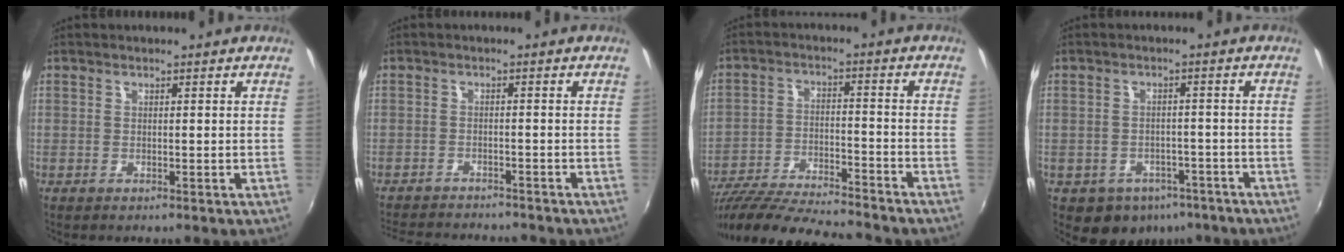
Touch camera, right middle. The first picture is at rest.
{"total": 10.9, "force": [-10.0, 2.4, 3.7], "torque": [-0.093, -0.010, -0.150]}
{"total": 19.9, "force": [-17.4, 2.5, 9.3], "torque": [-0.182, -0.041, -0.282]}
{"total": 9.2, "force": [-5.3, 6.8, 3.1], "torque": [-0.081, 0.004, -0.055]}